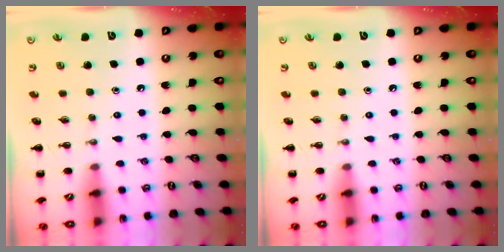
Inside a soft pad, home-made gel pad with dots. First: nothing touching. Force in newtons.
{"total": 0.0}